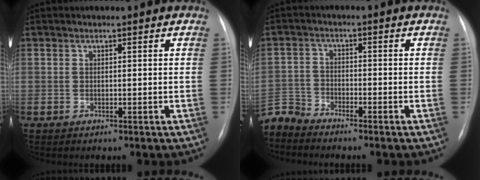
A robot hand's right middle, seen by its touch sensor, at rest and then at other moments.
{"total": 4.6, "force": [-4.5, 0.3, -0.2], "torque": [0.006, -0.008, -0.090]}